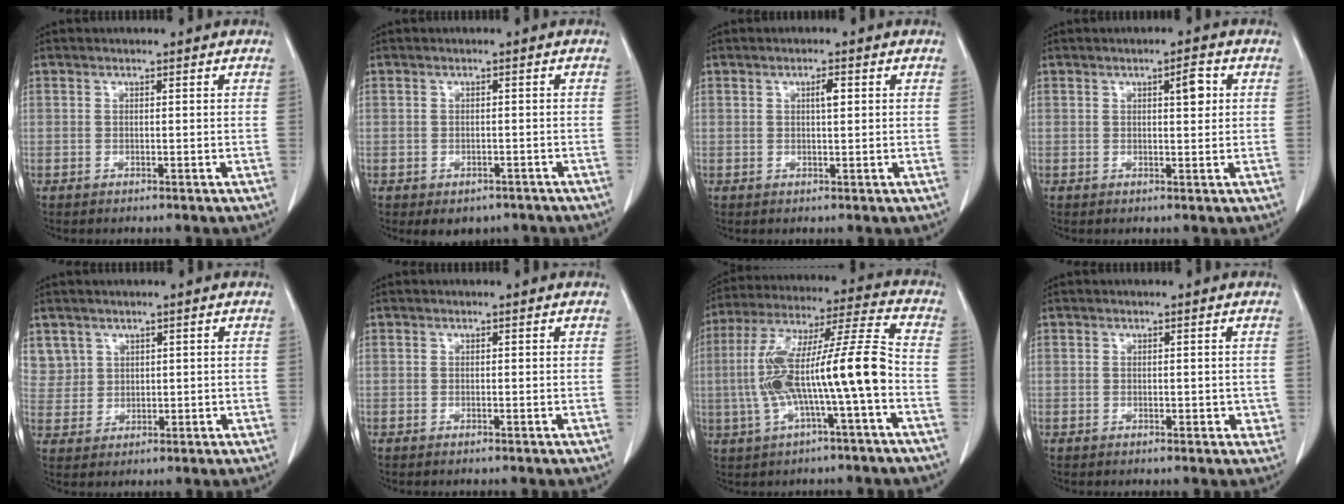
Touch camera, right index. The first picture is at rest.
{"total": 4.5, "force": [-3.3, 2.7, 1.3], "torque": [-0.005, 0.005, -0.037]}
{"total": 1.8, "force": [0.5, 0.3, 1.7], "torque": [-0.029, 0.002, 0.009]}
{"total": 2.9, "force": [0.9, 0.7, 2.6], "torque": [-0.039, 0.001, 0.014]}
{"total": 4.8, "force": [2.7, 4.0, -0.2], "torque": [0.010, 0.006, 0.060]}
{"total": 0.0}
{"total": 15.8, "force": [-2.9, 1.0, 15.5], "torque": [-0.296, 0.028, -0.048]}
{"total": 1.6, "force": [-0.2, 1.0, 1.2], "torque": [-0.010, 0.001, 0.001]}